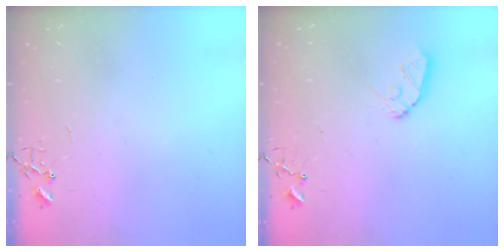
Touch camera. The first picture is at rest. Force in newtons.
{"total": 8.0, "press": 8.0, "slide": 0.5}